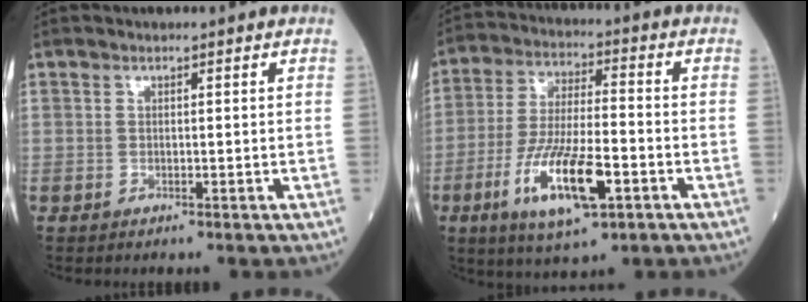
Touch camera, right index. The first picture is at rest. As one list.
[{"total": 14.5, "force": [-5.7, 3.6, 12.8], "torque": [-0.258, -0.016, -0.097]}]